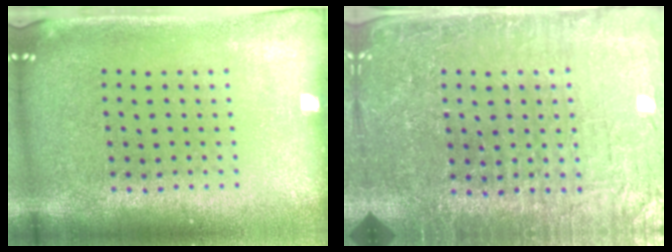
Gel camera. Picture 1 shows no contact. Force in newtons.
{"total": 4.5, "press": 4.3, "slide": 1.4}